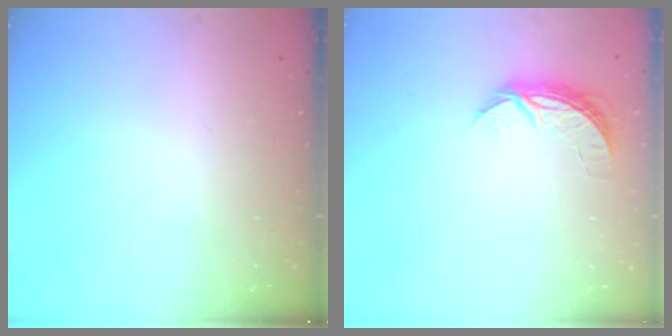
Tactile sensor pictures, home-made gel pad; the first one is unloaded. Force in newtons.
{"total": 6.6, "press": 6.5, "slide": 0.4}